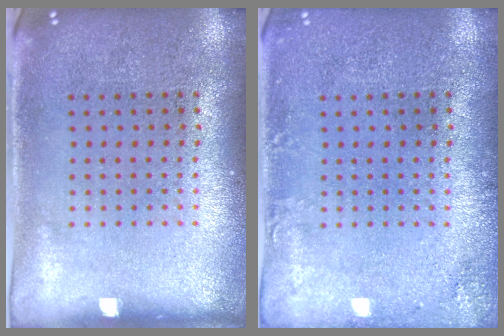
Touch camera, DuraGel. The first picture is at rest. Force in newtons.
{"total": 1.5, "press": 1.5, "slide": 0.1}